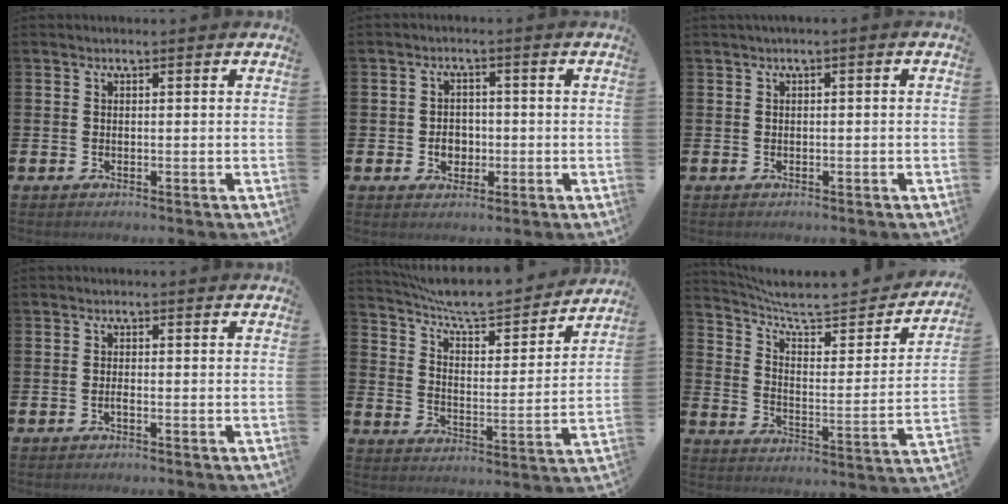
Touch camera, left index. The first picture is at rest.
{"total": 2.9, "force": [-0.7, 2.4, 1.5], "torque": [-0.018, -0.002, -0.019]}
{"total": 0.5, "force": [-0.2, 0.0, 0.5], "torque": [-0.016, 0.002, -0.001]}
{"total": 0.6, "force": [-0.4, 0.0, 0.4], "torque": [-0.015, 0.000, -0.006]}
{"total": 8.2, "force": [7.8, 1.2, 2.2], "torque": [-0.075, -0.057, 0.134]}
{"total": 6.8, "force": [5.9, 1.6, 3.0], "torque": [-0.084, -0.048, 0.093]}